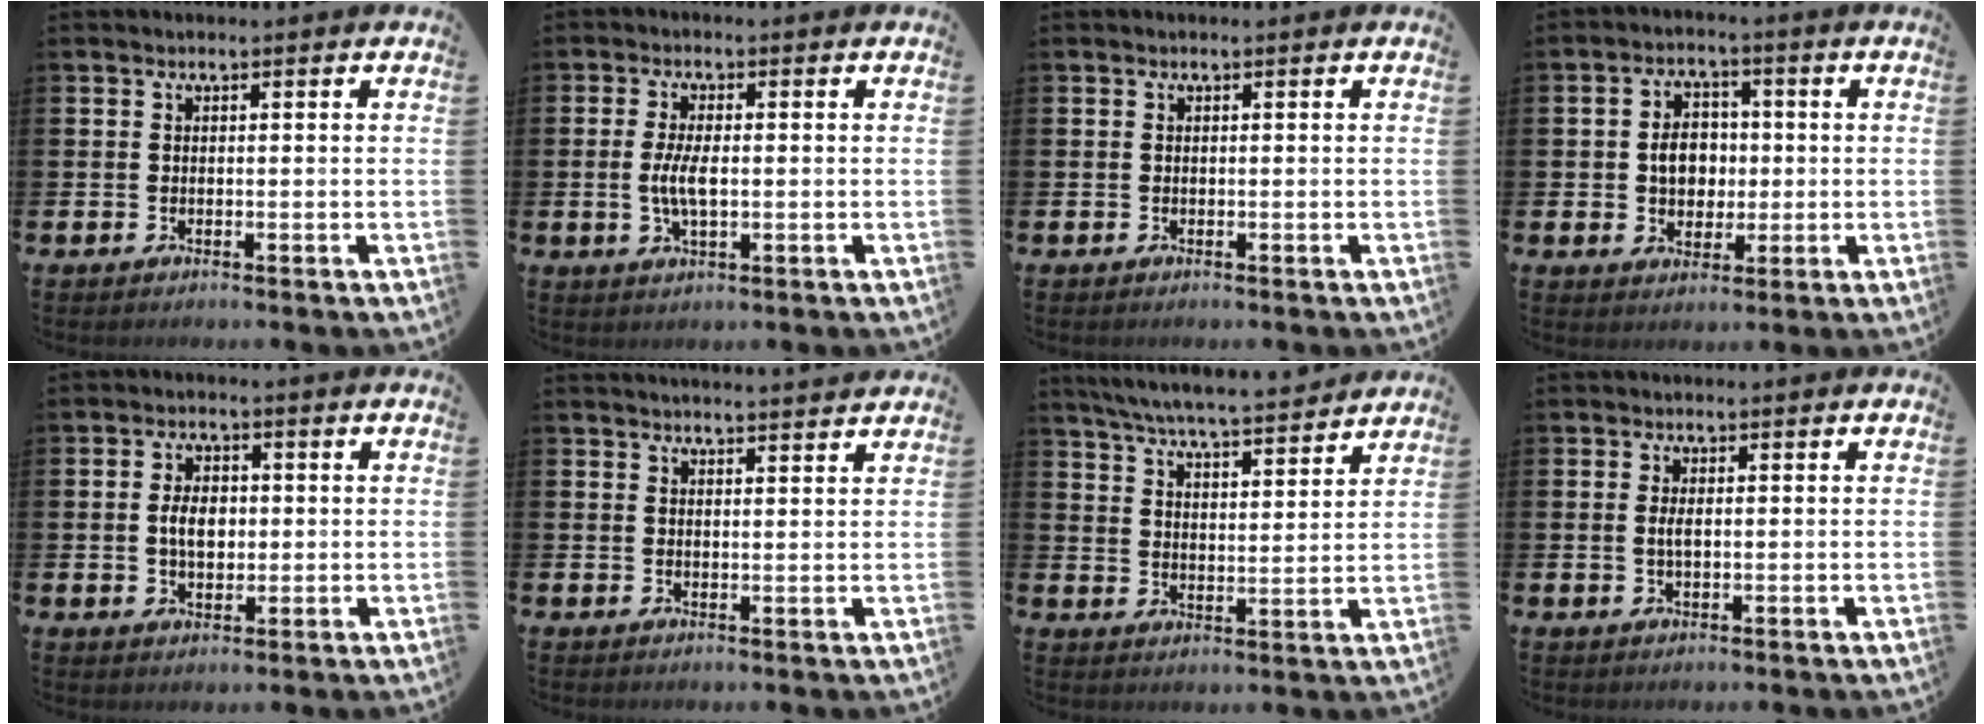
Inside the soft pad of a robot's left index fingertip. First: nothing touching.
{"total": 4.4, "force": [-0.1, 1.7, 4.1], "torque": [-0.075, -0.001, -0.007]}
{"total": 0.0}
{"total": 4.3, "force": [0.1, 3.2, 3.0], "torque": [-0.032, 0.001, -0.009]}
{"total": 4.1, "force": [0.2, 2.7, 3.1], "torque": [-0.041, 0.003, -0.002]}
{"total": 2.7, "force": [2.7, -0.3, 0.1], "torque": [0.007, -0.019, 0.046]}
{"total": 6.5, "force": [6.3, 0.2, 1.7], "torque": [-0.053, -0.044, 0.110]}
{"total": 1.1, "force": [0.2, 0.4, 1.0], "torque": [-0.021, 0.004, 0.002]}